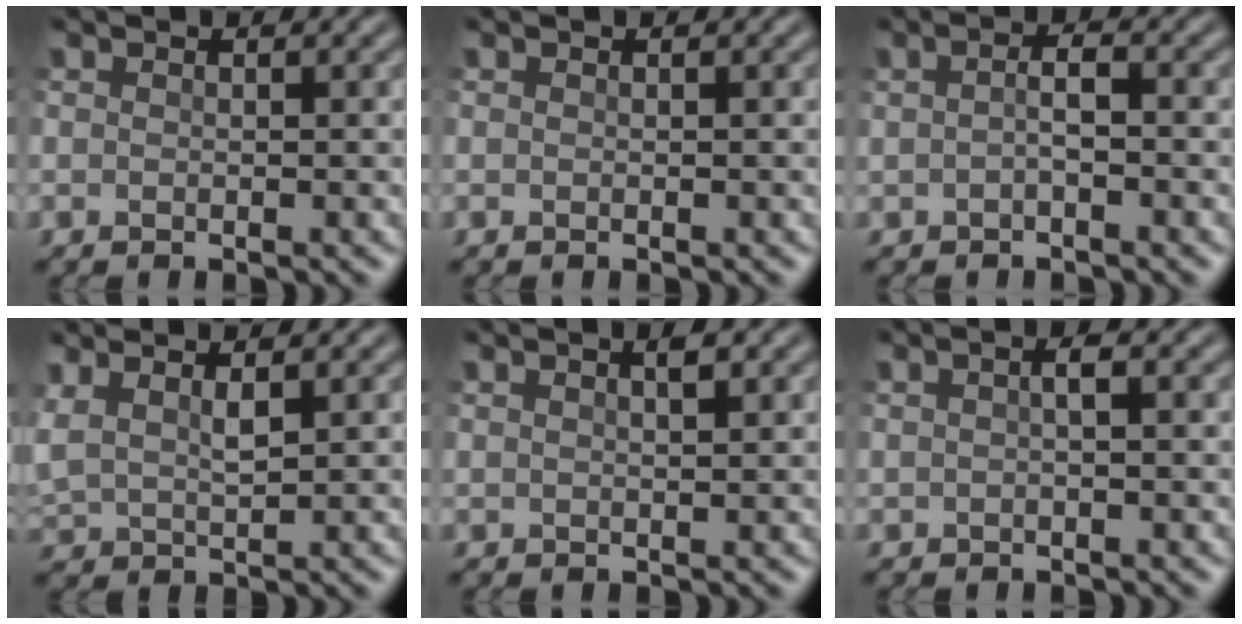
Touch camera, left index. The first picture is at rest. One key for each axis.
{"total": 0.0}
{"total": 1.6, "fx": -0.4, "fy": 0.5, "fz": 1.5, "tx": -0.031, "ty": 0.003, "tz": -0.011}
{"total": 2.9, "fx": 1.5, "fy": 1.0, "fz": 2.3, "tx": -0.065, "ty": 0.003, "tz": 0.032}
{"total": 1.4, "fx": 0.9, "fy": 0.3, "fz": 1.1, "tx": -0.019, "ty": 0.002, "tz": 0.014}
{"total": 1.1, "fx": 0.1, "fy": 0.2, "fz": 1.0, "tx": -0.023, "ty": 0.002, "tz": 0.001}